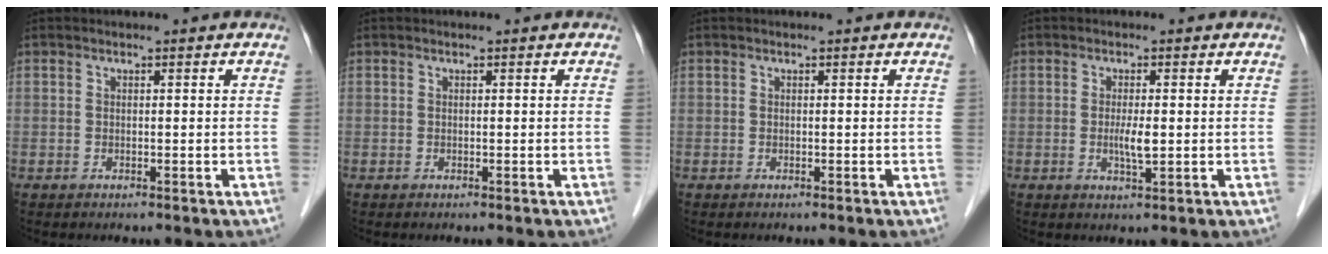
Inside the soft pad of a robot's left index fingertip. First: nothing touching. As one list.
[{"total": 0.0}, {"total": 0.0}, {"total": 2.8, "force": [-0.1, 0.5, 2.8], "torque": [-0.055, -0.004, -0.001]}]